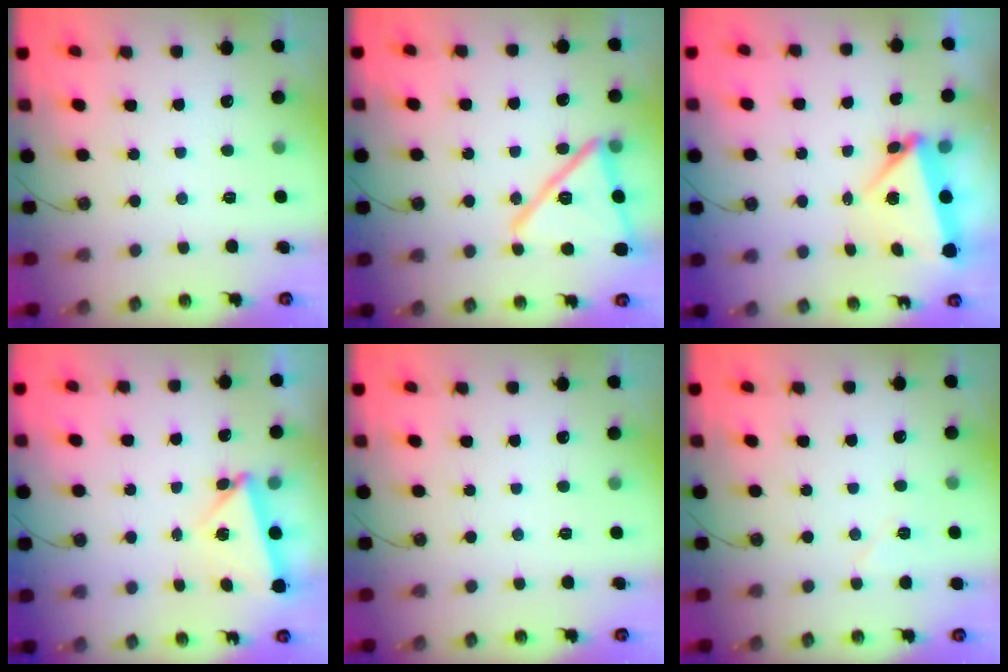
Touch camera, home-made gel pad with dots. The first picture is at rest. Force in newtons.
{"total": 18.5, "press": 18.4, "slide": 2.5}
{"total": 5.6, "press": 5.6, "slide": 0.4}
{"total": 5.5, "press": 5.3, "slide": 1.2}
{"total": 0.0}
{"total": 5.3, "press": 4.8, "slide": 2.1}